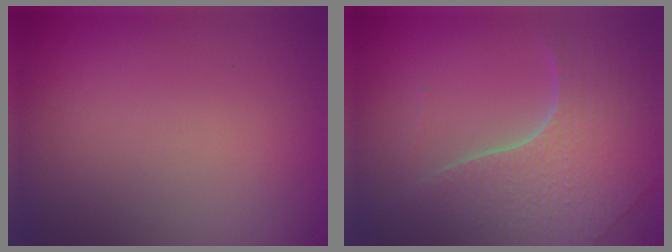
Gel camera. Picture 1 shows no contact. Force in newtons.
{"total": 6.8, "press": 4.9, "slide": 4.7}